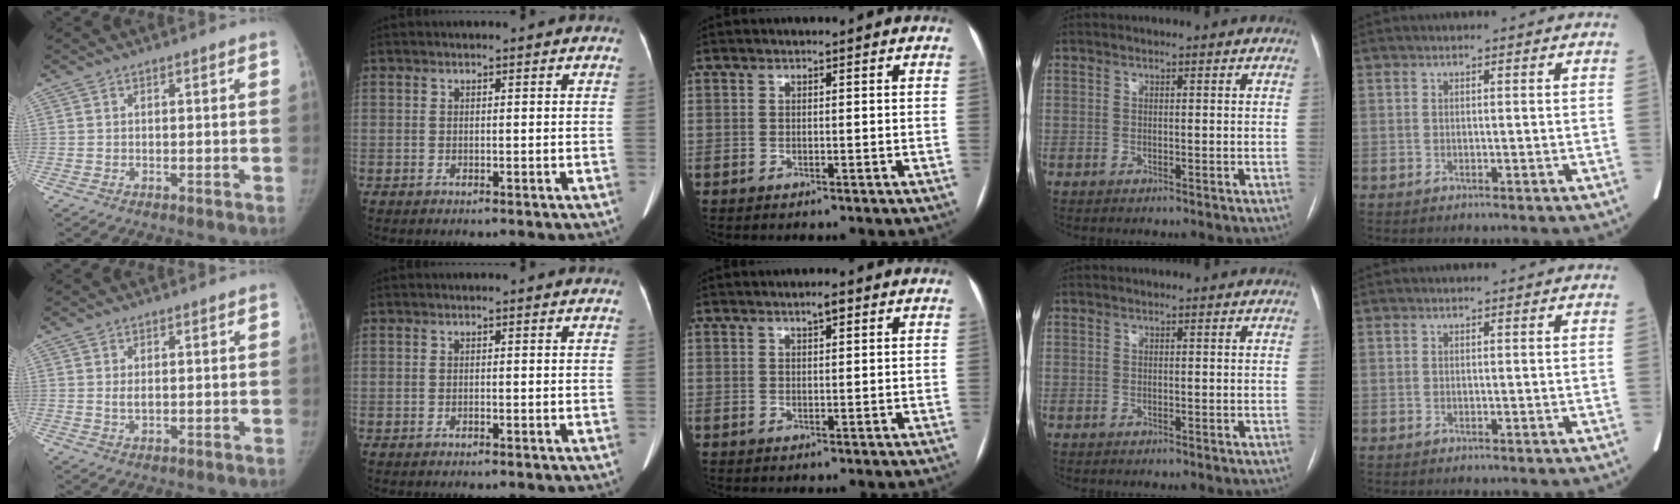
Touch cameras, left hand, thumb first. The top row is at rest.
{"thumb": {"total": 1.8, "force": [0.4, 1.1, 1.3], "torque": [-0.021, -0.005, 0.009]}, "middle": {"total": 1.7, "force": [1.0, 0.4, 1.3], "torque": [-0.022, 0.003, 0.016]}}